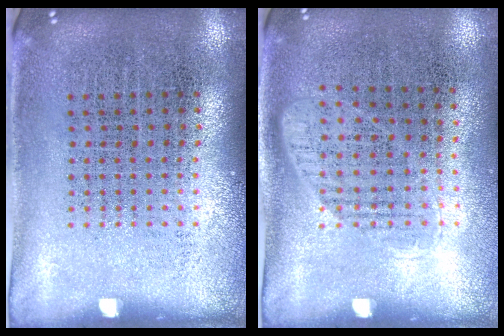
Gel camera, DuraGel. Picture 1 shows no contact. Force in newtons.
{"total": 1.1, "press": 0.9, "slide": 0.6}